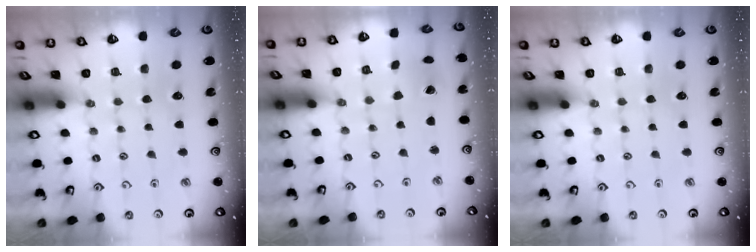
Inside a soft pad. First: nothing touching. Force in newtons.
{"total": 0.0}
{"total": 0.0}